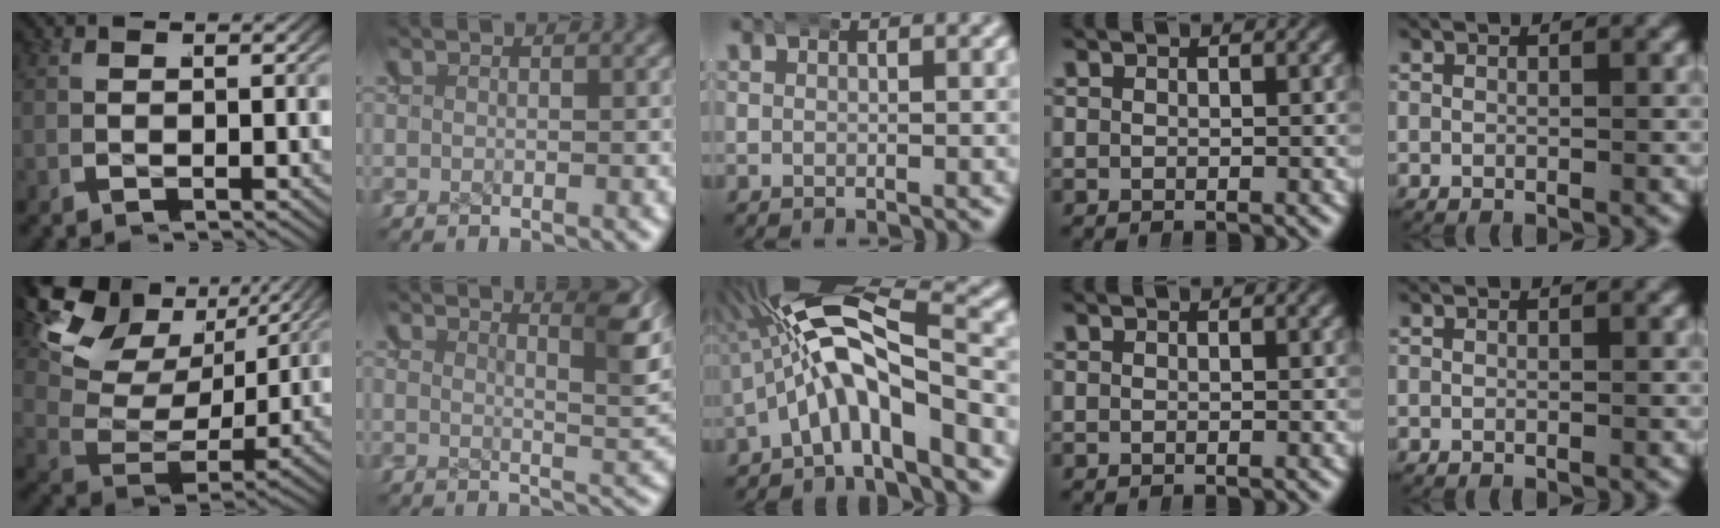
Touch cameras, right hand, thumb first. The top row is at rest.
{"thumb": {"total": 9.1, "force": [3.5, 5.5, 6.3], "torque": [-0.129, -0.006, 0.049]}, "index": {"total": 4.8, "force": [3.3, 0.0, 3.5], "torque": [-0.021, 0.000, 0.054]}, "middle": {"total": 10.2, "force": [0.6, 5.1, 8.9], "torque": [-0.173, -0.009, 0.004]}}